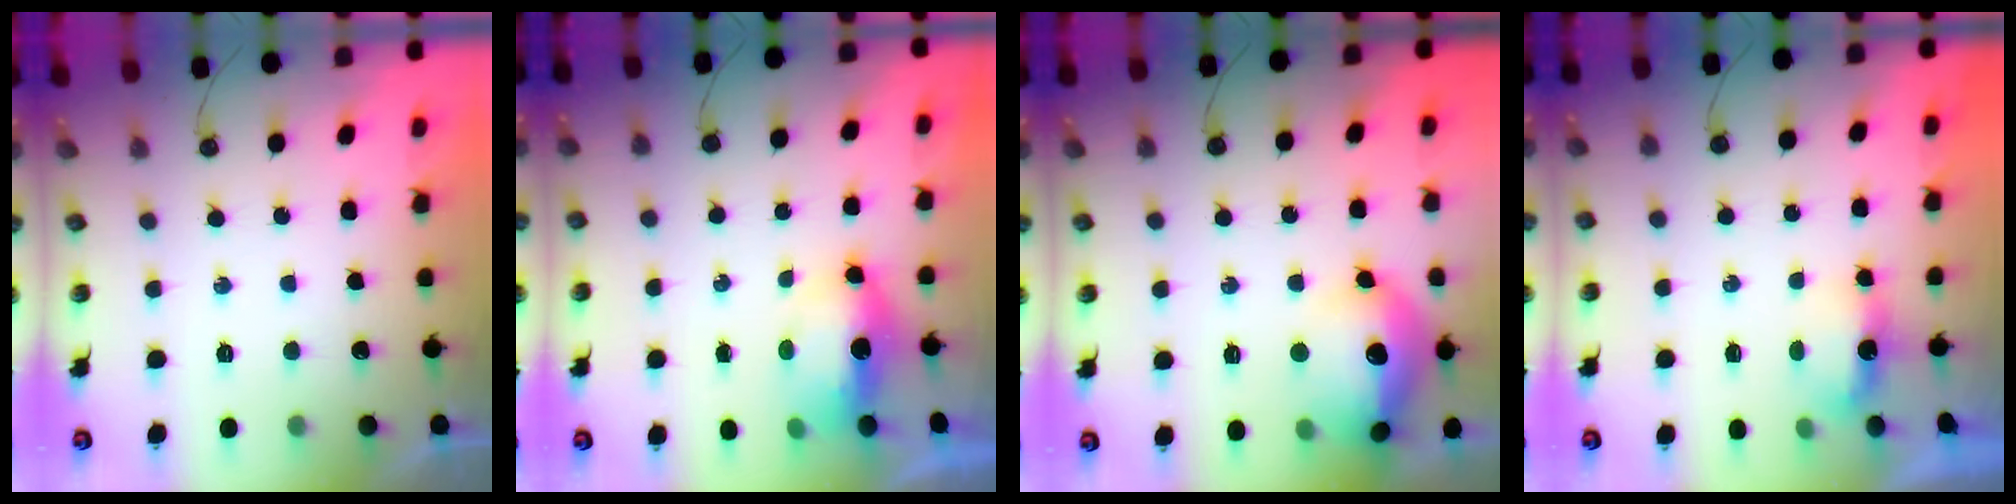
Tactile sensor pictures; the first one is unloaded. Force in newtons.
{"total": 7.1, "press": 7.1, "slide": 0.7}
{"total": 18.5, "press": 18.4, "slide": 1.5}
{"total": 3.8, "press": 3.7, "slide": 0.6}